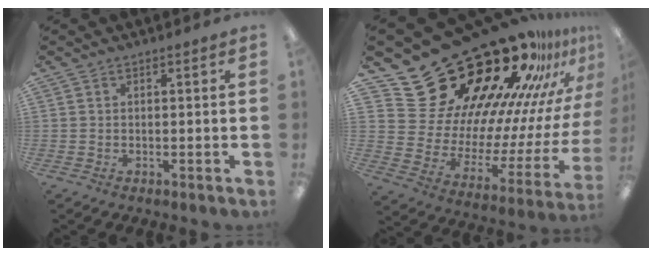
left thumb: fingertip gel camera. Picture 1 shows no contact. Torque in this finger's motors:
{"motor_torque": [2.10, 2.63, 1.20, -1.57, 0.06]}